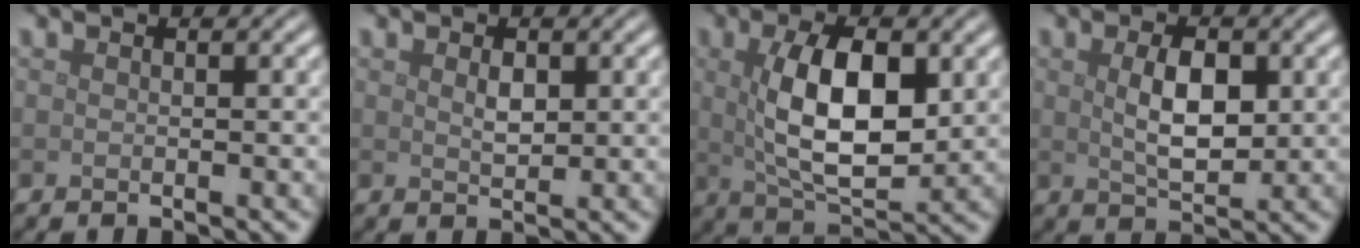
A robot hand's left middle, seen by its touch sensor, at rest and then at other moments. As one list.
[{"total": 1.3, "force": [0.5, 0.6, 1.0], "torque": [-0.021, -0.002, 0.013]}, {"total": 8.3, "force": [1.2, 3.7, 7.3], "torque": [-0.135, -0.004, 0.025]}, {"total": 4.0, "force": [0.7, 2.0, 3.5], "torque": [-0.072, -0.003, 0.017]}]